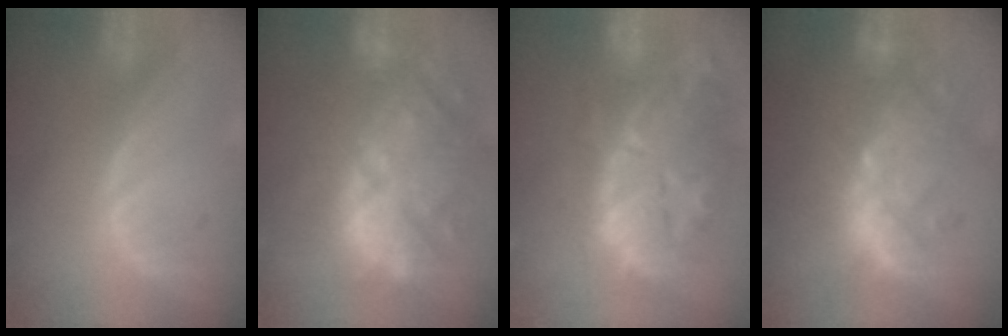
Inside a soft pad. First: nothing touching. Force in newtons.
{"total": 13.0, "press": 12.2, "slide": 4.3}
{"total": 13.4, "press": 11.7, "slide": 6.4}
{"total": 9.4, "press": 9.2, "slide": 1.9}